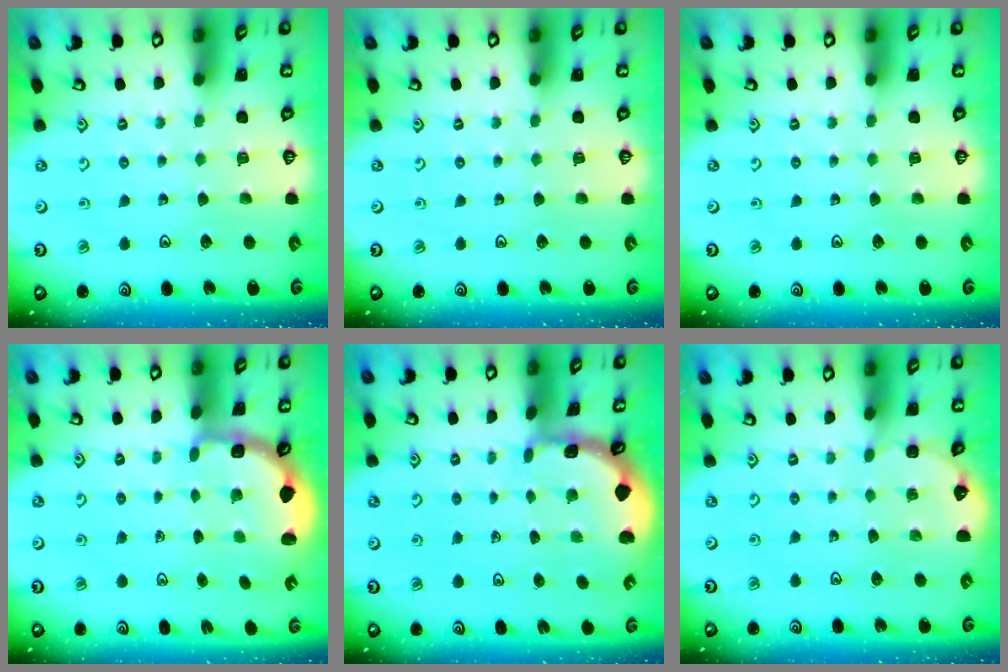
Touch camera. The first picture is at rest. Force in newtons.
{"total": 0.0}
{"total": 0.0}
{"total": 3.0, "press": 2.0, "slide": 2.2}
{"total": 1.5, "press": 1.5, "slide": 0.1}
{"total": 3.1, "press": 3.1, "slide": 0.2}